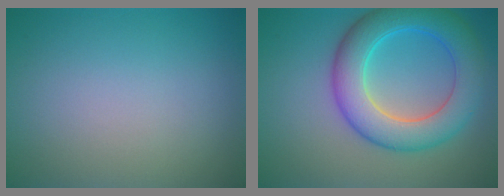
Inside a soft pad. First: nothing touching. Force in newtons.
{"total": 7.6, "press": 7.6, "slide": 0.1}